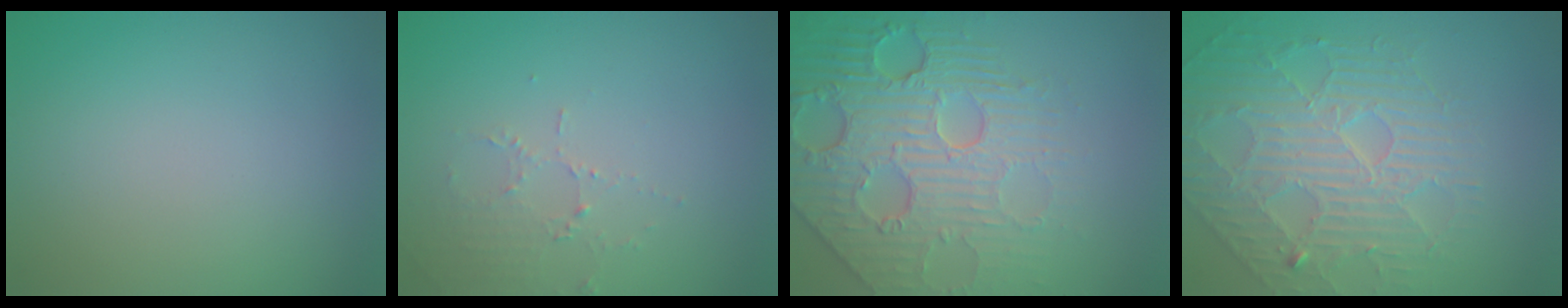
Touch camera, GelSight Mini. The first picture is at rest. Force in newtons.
{"total": 1.9, "press": 1.8, "slide": 0.4}
{"total": 7.0, "press": 5.7, "slide": 4.1}
{"total": 4.7, "press": 4.6, "slide": 0.6}